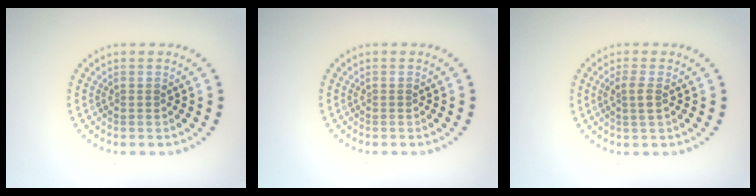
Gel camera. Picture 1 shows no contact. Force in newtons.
{"total": 0.0}
{"total": 1.5, "press": 1.3, "slide": 0.7}